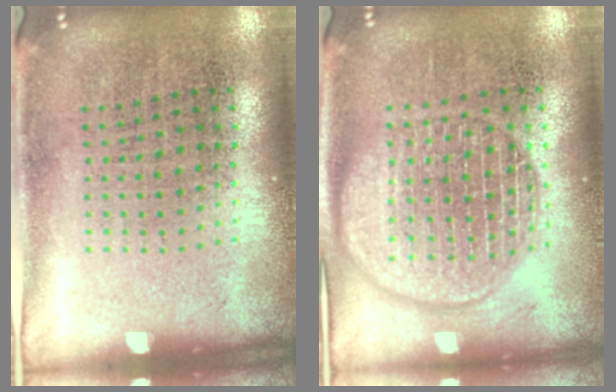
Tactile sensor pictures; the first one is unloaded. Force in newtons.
{"total": 2.9, "press": 2.9, "slide": 0.4}